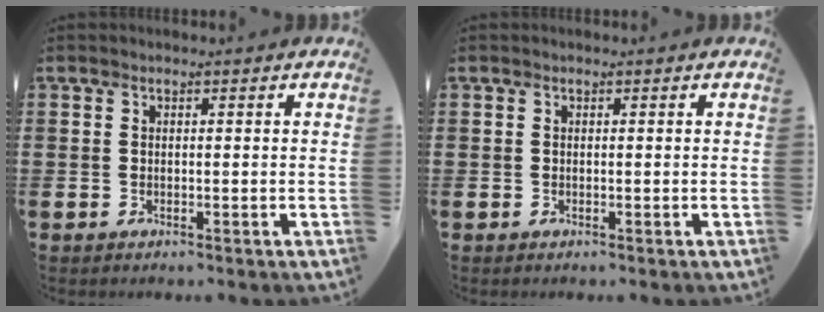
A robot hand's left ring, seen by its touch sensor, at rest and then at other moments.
{"total": 0.0}